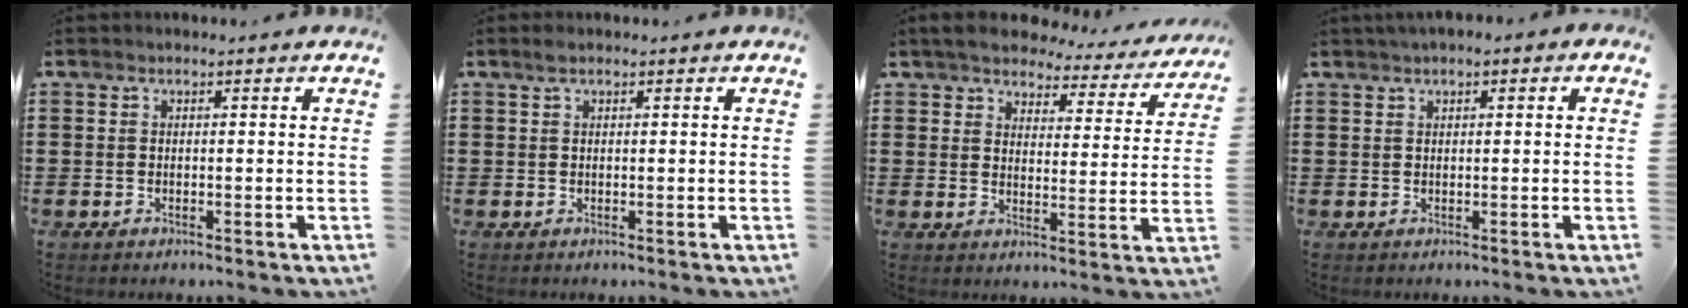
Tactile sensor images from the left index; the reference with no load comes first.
{"total": 1.0, "force": [0.6, 0.2, 0.8], "torque": [-0.016, 0.002, 0.011]}
{"total": 4.7, "force": [4.6, 0.7, 0.9], "torque": [-0.043, -0.028, 0.078]}
{"total": 1.2, "force": [0.5, 0.4, 0.9], "torque": [-0.018, 0.003, 0.010]}